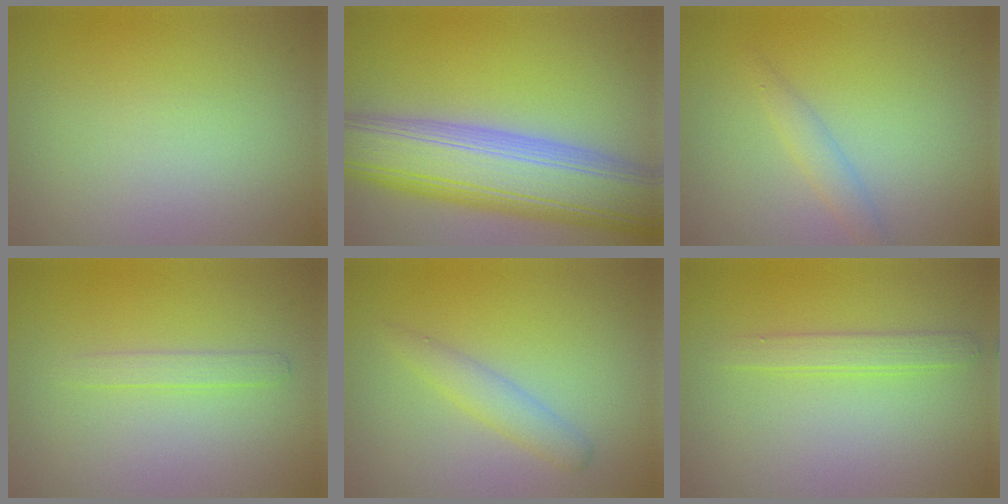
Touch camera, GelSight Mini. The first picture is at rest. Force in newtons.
{"total": 12.0, "press": 12.0, "slide": 0.7}
{"total": 1.5, "press": 1.5, "slide": 0.1}
{"total": 1.3, "press": 1.3, "slide": 0.1}
{"total": 2.0, "press": 2.0, "slide": 0.0}
{"total": 1.8, "press": 1.8, "slide": 0.1}